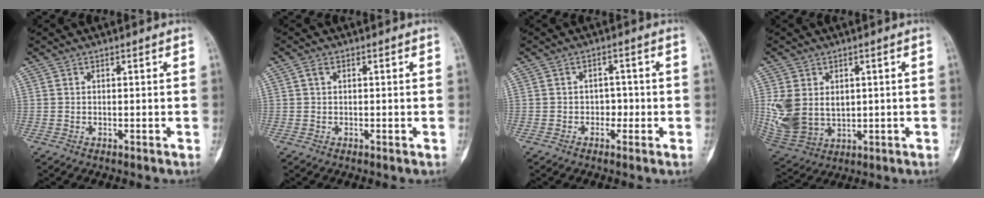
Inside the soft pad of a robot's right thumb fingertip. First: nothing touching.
{"total": 1.1, "force": [0.3, 0.8, 0.8], "torque": [-0.011, 0.004, 0.002]}
{"total": 2.4, "force": [-0.8, 2.0, 1.1], "torque": [0.011, 0.010, -0.020]}
{"total": 11.3, "force": [1.4, 8.5, 7.3], "torque": [-0.141, -0.012, 0.051]}